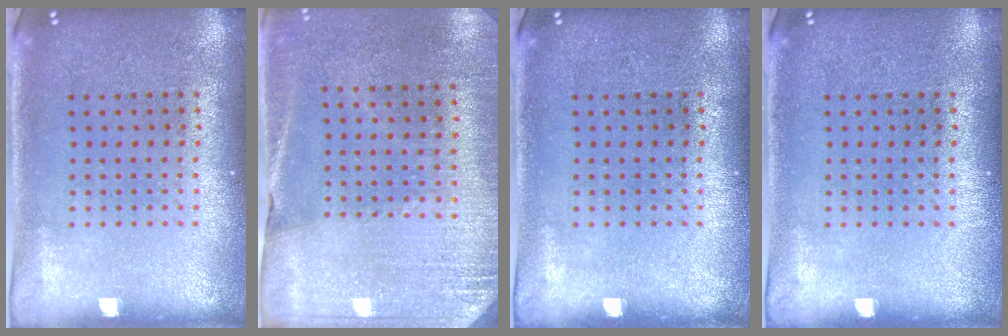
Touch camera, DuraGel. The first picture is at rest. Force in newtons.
{"total": 2.6, "press": 2.5, "slide": 0.8}
{"total": 0.0}
{"total": 0.0}